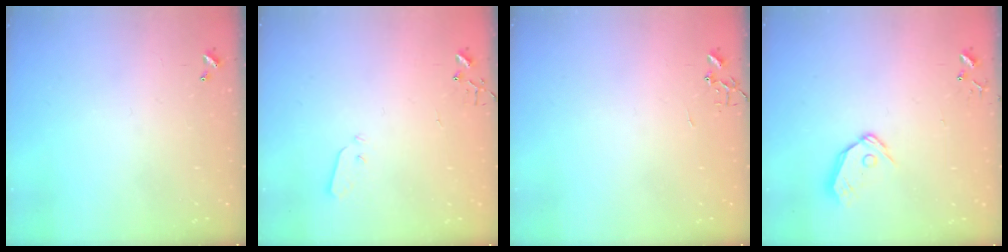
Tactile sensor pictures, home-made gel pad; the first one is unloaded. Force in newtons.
{"total": 3.6, "press": 3.6, "slide": 0.2}
{"total": 0.0}
{"total": 9.3, "press": 9.2, "slide": 1.2}